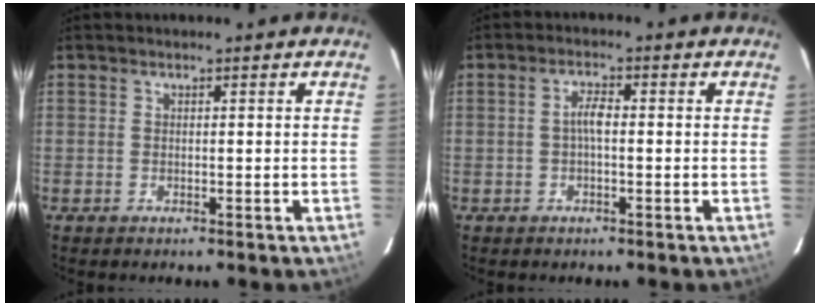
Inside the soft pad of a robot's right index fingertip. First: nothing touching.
{"total": 2.5, "force": [-0.3, 0.7, 2.4], "torque": [-0.048, 0.007, -0.005]}